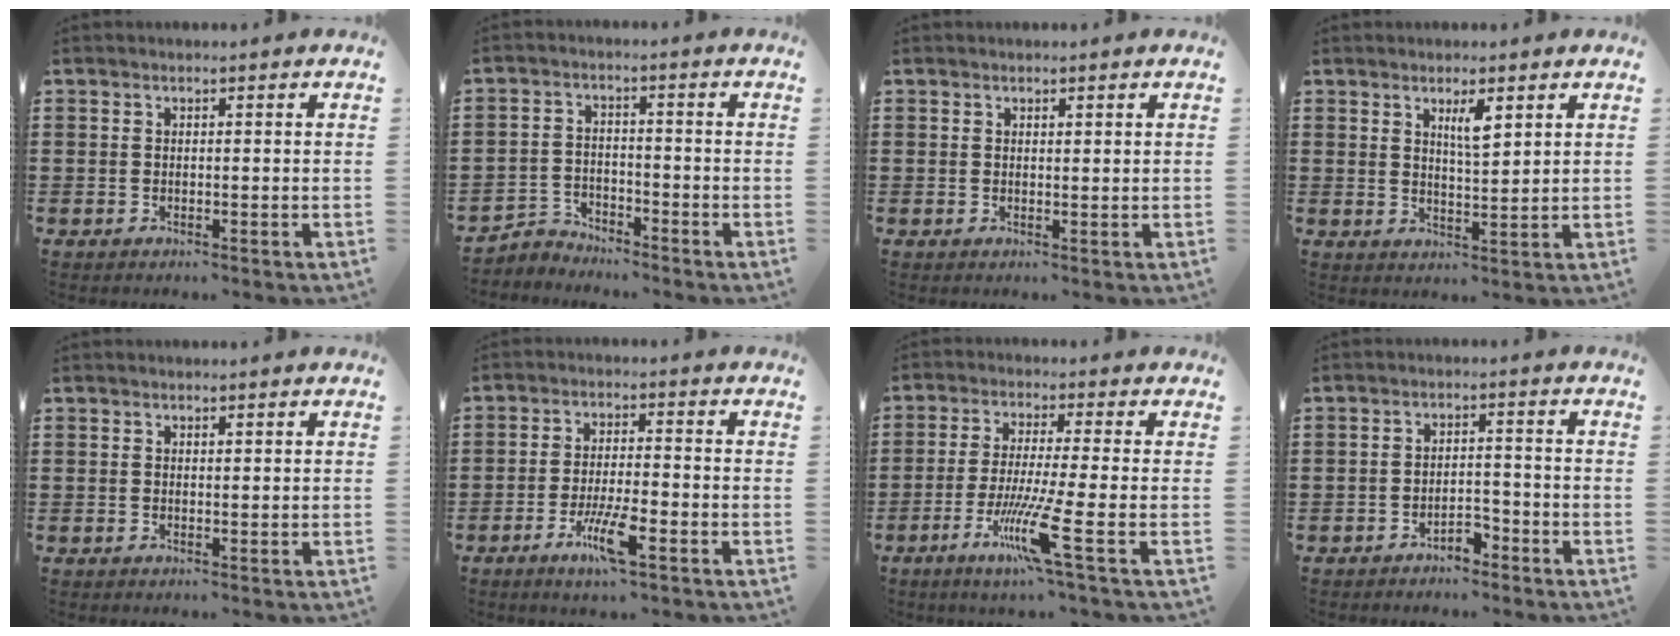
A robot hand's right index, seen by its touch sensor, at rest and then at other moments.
{"total": 3.0, "force": [-2.9, 0.8, -0.2], "torque": [-0.008, 0.001, -0.064]}
{"total": 0.7, "force": [0.5, 0.3, 0.3], "torque": [-0.006, 0.001, 0.009]}
{"total": 3.7, "force": [2.0, 0.9, 2.9], "torque": [-0.046, -0.002, 0.030]}
{"total": 0.6, "force": [0.4, 0.3, 0.2], "torque": [-0.006, 0.002, 0.008]}
{"total": 7.0, "force": [-3.4, 1.3, 5.9], "torque": [-0.121, -0.008, -0.063]}
{"total": 9.7, "force": [-3.7, -0.2, 9.0], "torque": [-0.182, -0.022, -0.070]}
{"total": 2.9, "force": [-2.4, 0.9, 1.3], "torque": [-0.027, 0.005, -0.049]}